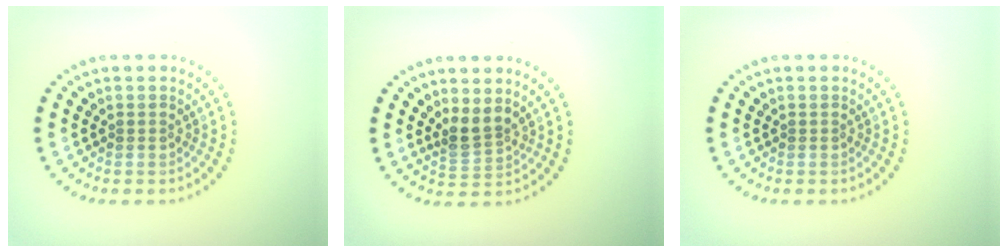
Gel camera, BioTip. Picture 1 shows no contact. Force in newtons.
{"total": 2.4, "press": 1.9, "slide": 1.5}
{"total": 0.0}